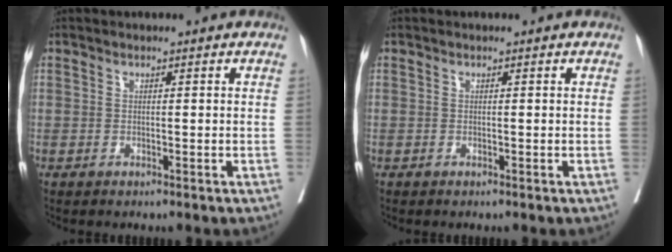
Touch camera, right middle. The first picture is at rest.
{"total": 0.0}